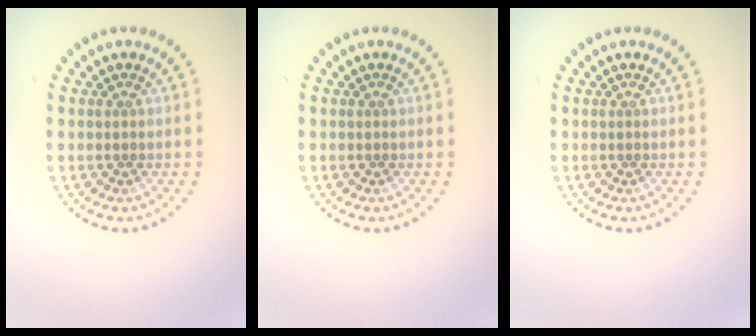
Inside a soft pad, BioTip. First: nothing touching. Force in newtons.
{"total": 0.0}
{"total": 0.0}